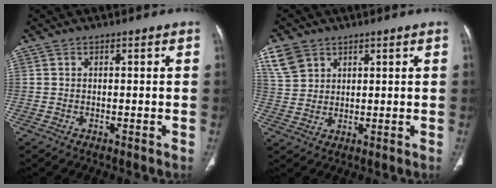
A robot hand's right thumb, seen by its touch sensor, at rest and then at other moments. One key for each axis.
{"total": 6.0, "fx": 3.4, "fy": 4.4, "fz": 2.2, "tx": -0.030, "ty": -0.008, "tz": 0.075}